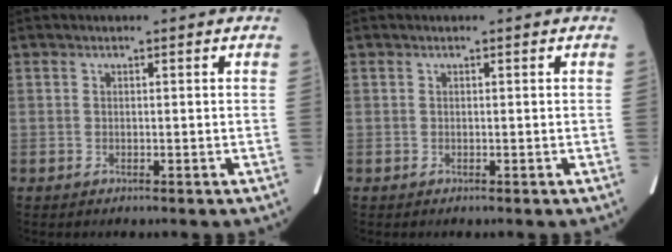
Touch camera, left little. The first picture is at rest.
{"total": 0.0}